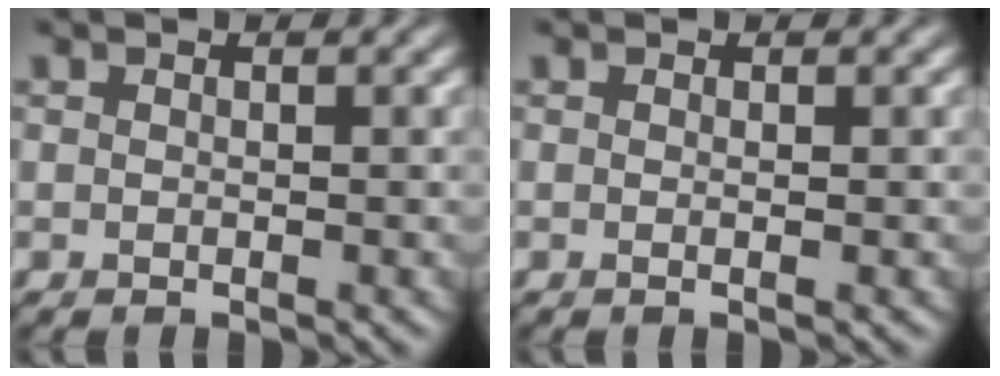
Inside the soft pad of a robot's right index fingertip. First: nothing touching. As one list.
[{"total": 0.6, "force": [0.0, 0.1, 0.6], "torque": [-0.008, -0.001, -0.001]}]